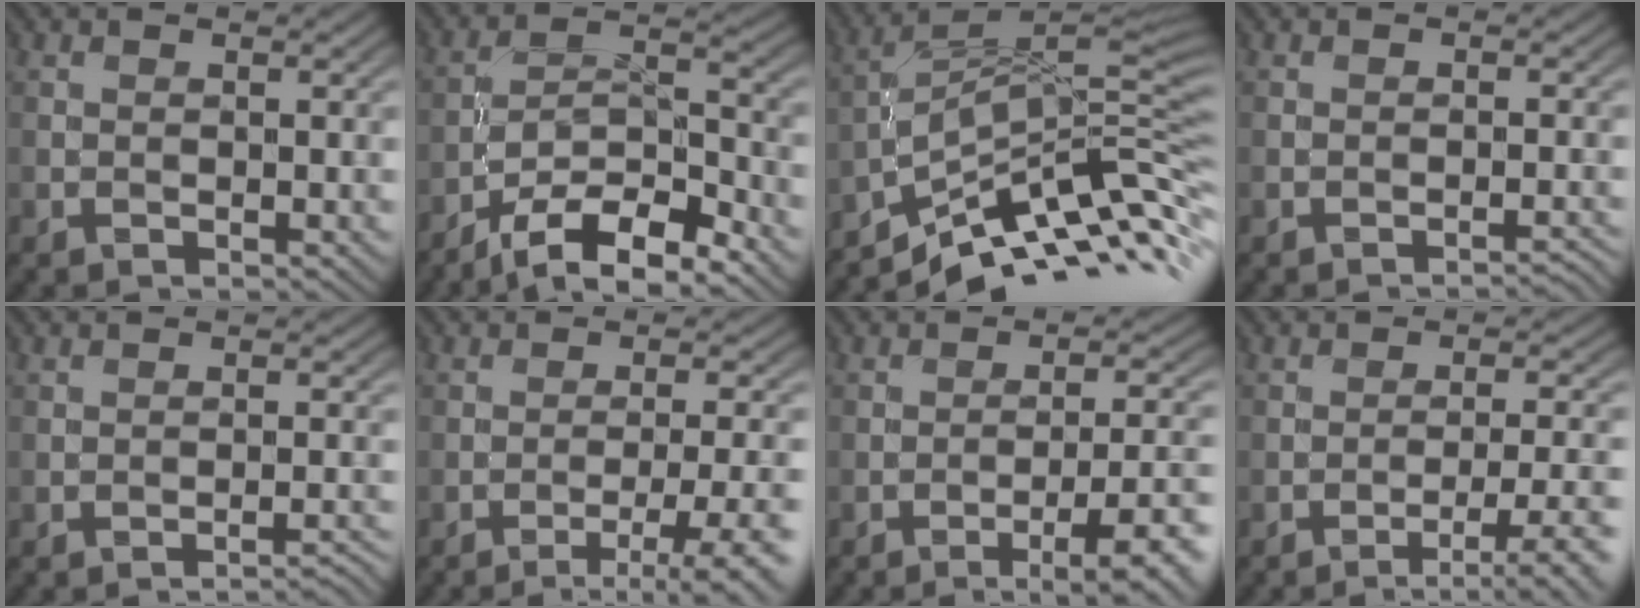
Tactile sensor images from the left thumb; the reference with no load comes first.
{"total": 11.3, "force": [-8.1, 3.4, 7.1], "torque": [-0.124, -0.001, -0.152]}
{"total": 11.1, "force": [-5.5, 3.4, 9.1], "torque": [-0.157, 0.012, -0.096]}
{"total": 1.7, "force": [-1.5, 0.1, 0.8], "torque": [-0.009, 0.004, -0.024]}
{"total": 2.2, "force": [-1.8, 0.2, 1.2], "torque": [-0.015, 0.006, -0.031]}
{"total": 7.4, "force": [-4.1, 1.4, 6.1], "torque": [-0.099, 0.002, -0.051]}
{"total": 8.3, "force": [-4.3, 1.9, 6.8], "torque": [-0.109, 0.004, -0.056]}
{"total": 6.6, "force": [-3.5, 1.5, 5.4], "torque": [-0.087, -0.001, -0.043]}